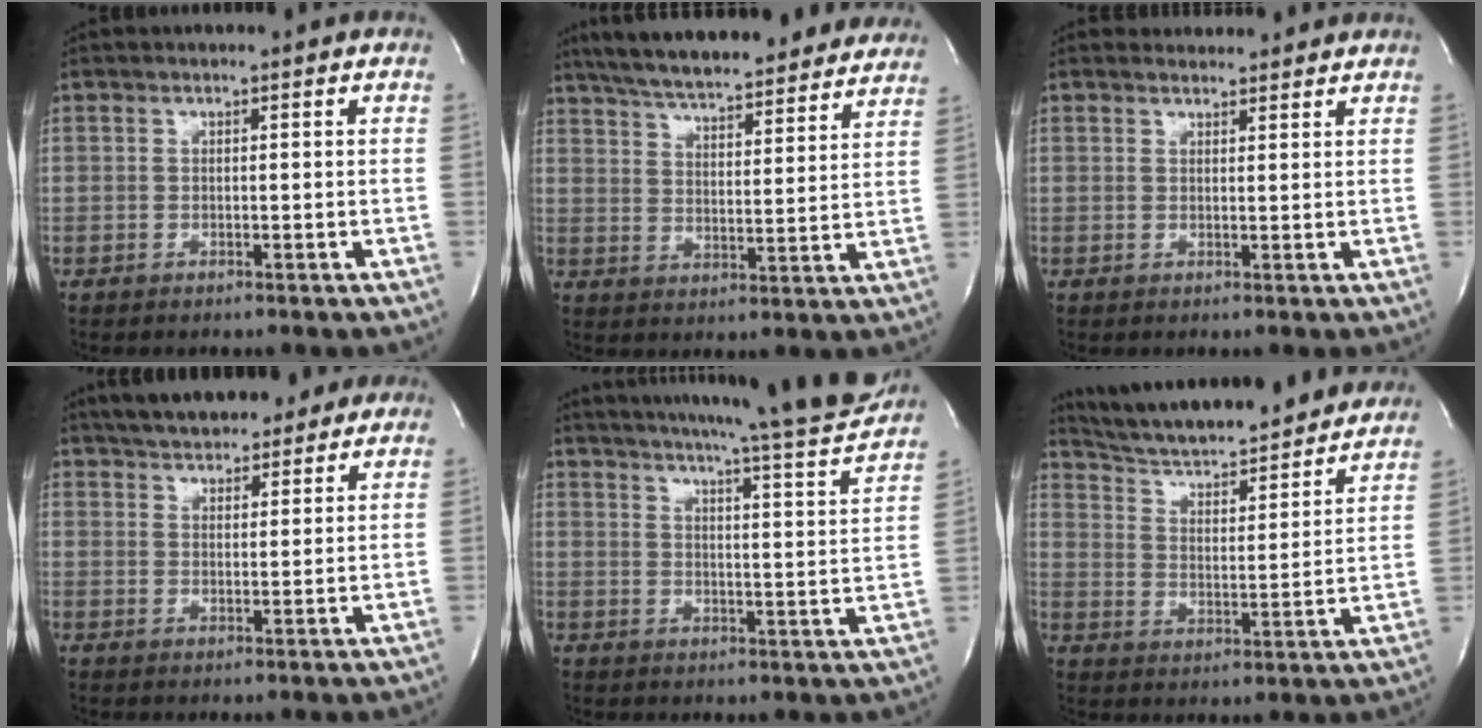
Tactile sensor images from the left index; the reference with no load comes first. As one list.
[{"total": 26.5, "force": [23.6, 4.9, 11.0], "torque": [-0.182, -0.003, 0.309]}, {"total": 3.6, "force": [3.5, 0.9, 0.0], "torque": [-0.007, 0.015, 0.044]}, {"total": 13.6, "force": [11.3, 5.0, 5.7], "torque": [-0.083, 0.031, 0.159]}, {"total": 22.6, "force": [20.8, 0.0, 9.0], "torque": [-0.142, -0.060, 0.261]}, {"total": 22.8, "force": [21.0, 3.6, 8.0], "torque": [-0.125, -0.009, 0.296]}]